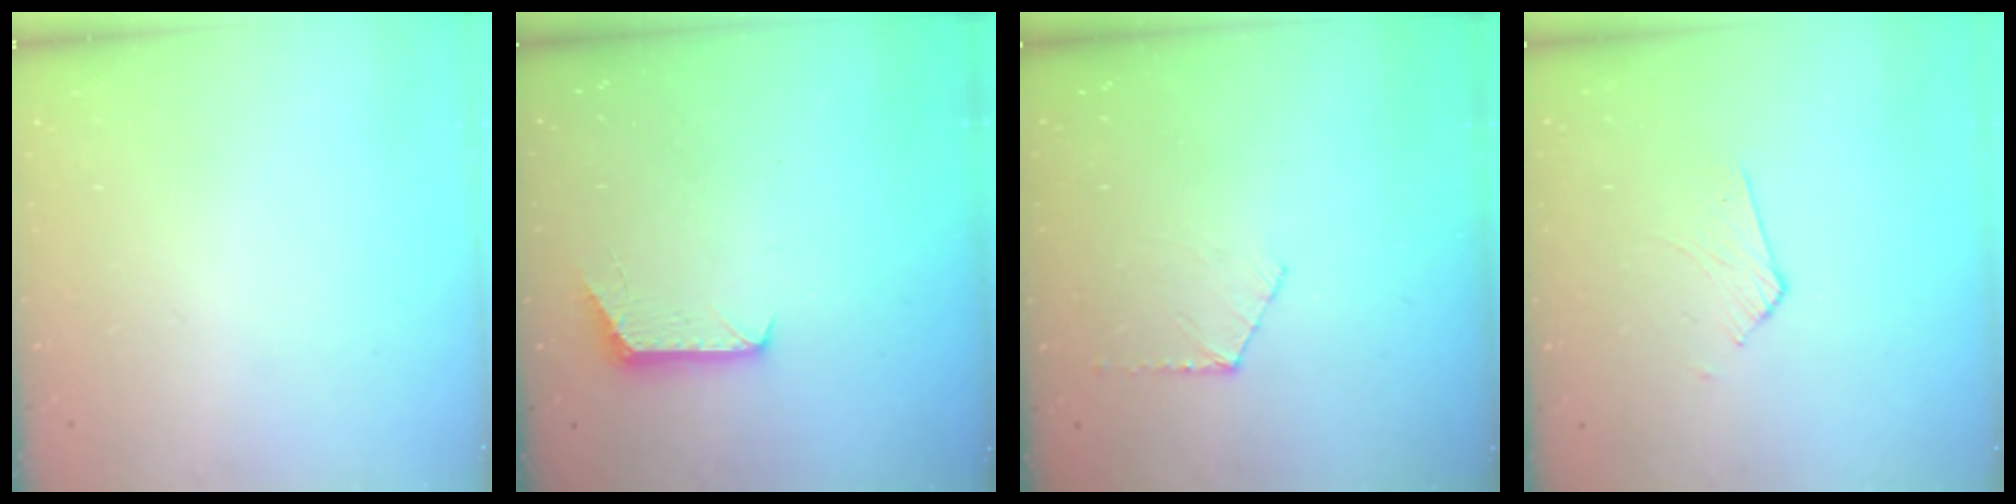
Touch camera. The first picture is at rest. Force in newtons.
{"total": 6.2, "press": 6.2, "slide": 0.5}
{"total": 5.9, "press": 5.9, "slide": 0.5}
{"total": 2.7, "press": 2.7, "slide": 0.2}